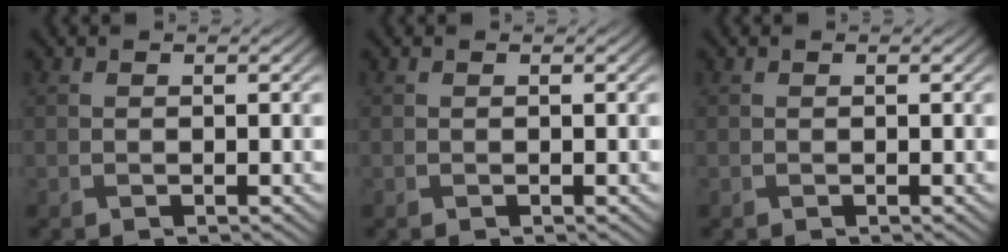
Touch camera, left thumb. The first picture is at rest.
{"total": 0.0}
{"total": 0.0}